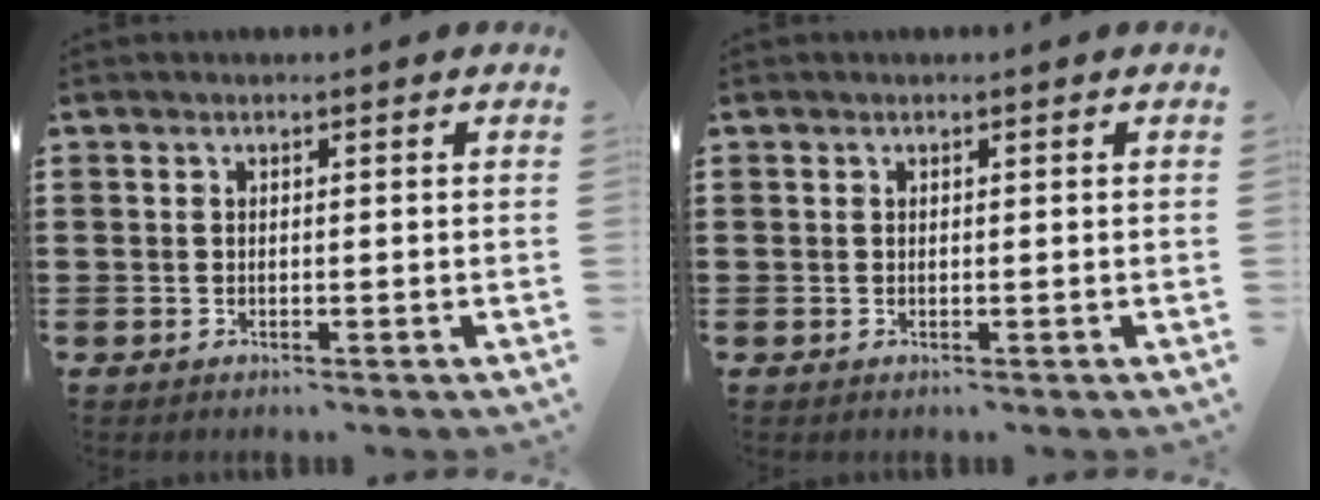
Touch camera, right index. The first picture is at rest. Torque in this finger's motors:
{"motor_torque": [-0.21, 0.23, 0.00, 0.00]}